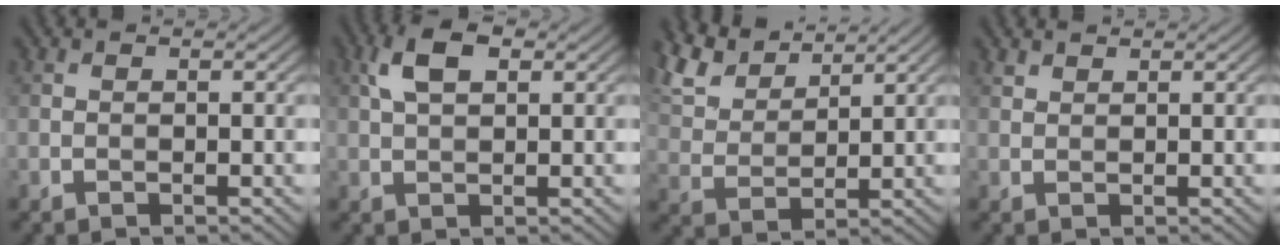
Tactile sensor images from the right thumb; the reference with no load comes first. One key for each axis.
{"total": 4.9, "fx": 1.9, "fy": 2.4, "fz": 3.8, "tx": -0.085, "ty": 0.009, "tz": 0.032}
{"total": 8.7, "fx": 6.9, "fy": 3.0, "fz": 4.3, "tx": -0.118, "ty": 0.021, "tz": 0.135}
{"total": 1.2, "fx": 1.1, "fy": 0.4, "fz": 0.3, "tx": -0.010, "ty": 0.003, "tz": 0.026}